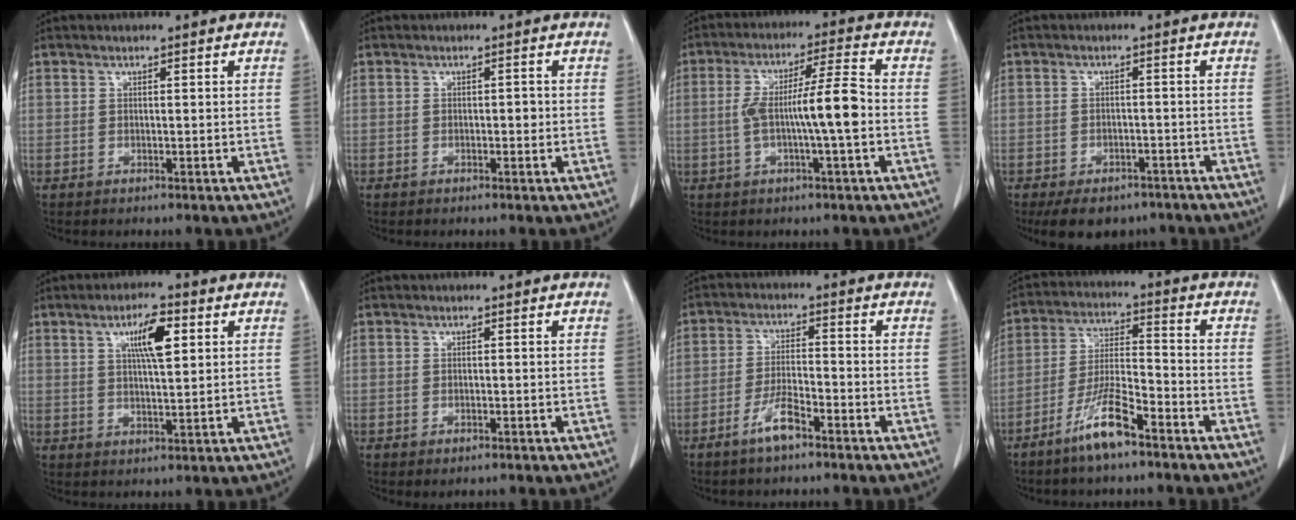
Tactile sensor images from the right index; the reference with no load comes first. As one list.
[{"total": 1.0, "force": [-0.1, 0.5, 0.8], "torque": [-0.012, 0.003, 0.002]}, {"total": 9.3, "force": [-1.3, 0.2, 9.2], "torque": [-0.172, 0.017, -0.022]}, {"total": 9.0, "force": [-6.8, 4.9, 3.2], "torque": [-0.042, -0.001, -0.093]}, {"total": 6.8, "force": [2.6, 1.3, 6.1], "torque": [-0.107, 0.003, 0.044]}, {"total": 0.7, "force": [-0.4, 0.3, 0.6], "torque": [-0.008, -0.002, 0.001]}, {"total": 5.0, "force": [-3.3, 0.9, 3.7], "torque": [-0.076, -0.001, -0.060]}, {"total": 9.0, "force": [-6.0, 1.2, 6.6], "torque": [-0.135, -0.011, -0.114]}]